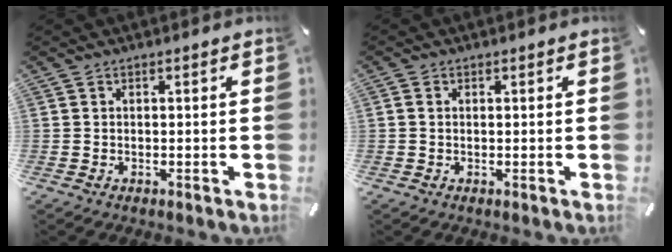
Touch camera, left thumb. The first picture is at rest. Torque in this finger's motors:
{"motor_torque": [0.19, 0.09, 0.24, 0.02, -0.05]}